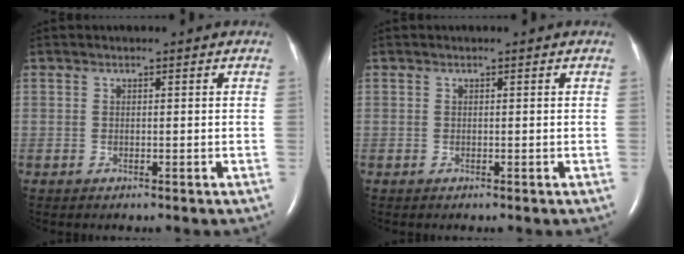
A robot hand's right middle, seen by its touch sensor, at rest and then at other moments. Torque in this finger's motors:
{"motor_torque": [0.00, 0.00, 0.00, 0.00]}